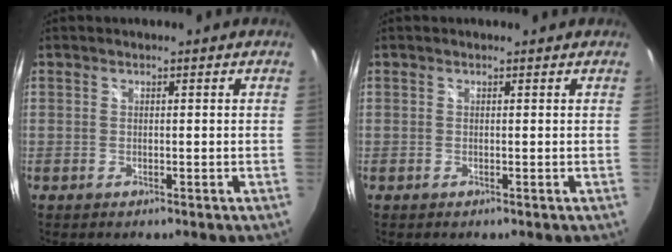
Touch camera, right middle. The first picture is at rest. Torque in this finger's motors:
{"motor_torque": [1.22, -0.92, 0.00, -0.01]}